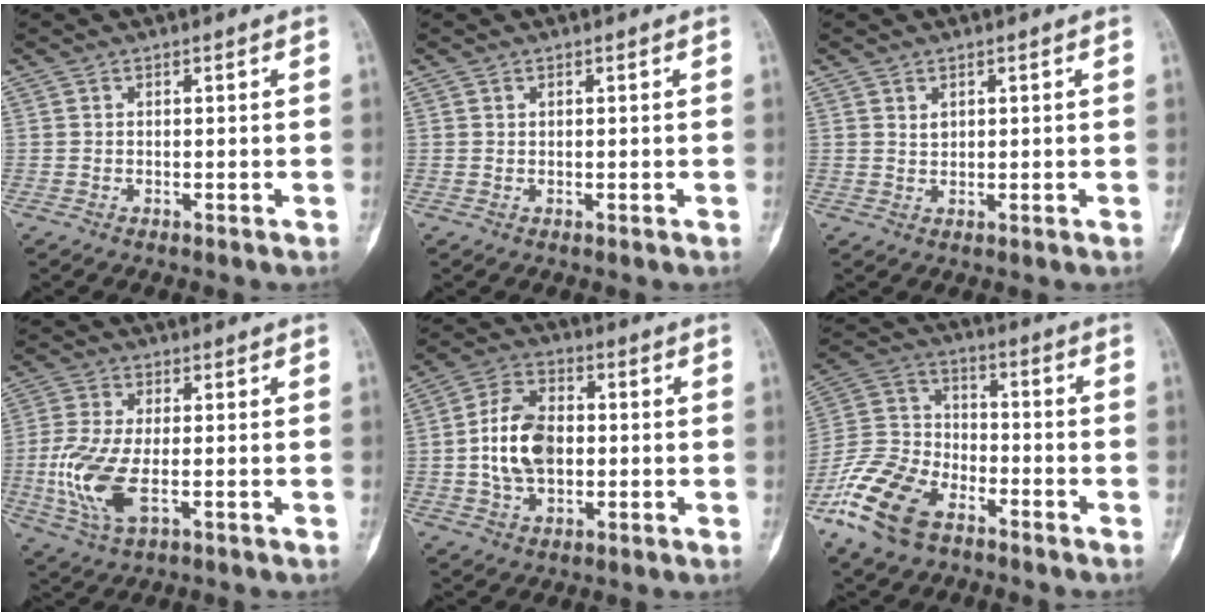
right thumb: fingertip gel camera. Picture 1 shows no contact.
{"total": 0.0}
{"total": 1.3, "force": [0.7, 0.8, 0.7], "torque": [-0.005, -0.006, 0.015]}
{"total": 11.1, "force": [-2.2, 5.0, 9.7], "torque": [-0.227, -0.009, -0.040]}
{"total": 12.1, "force": [-0.3, 7.9, 9.2], "torque": [-0.152, 0.013, -0.008]}
{"total": 16.4, "force": [-9.9, 9.1, 9.4], "torque": [-0.194, 0.044, -0.199]}